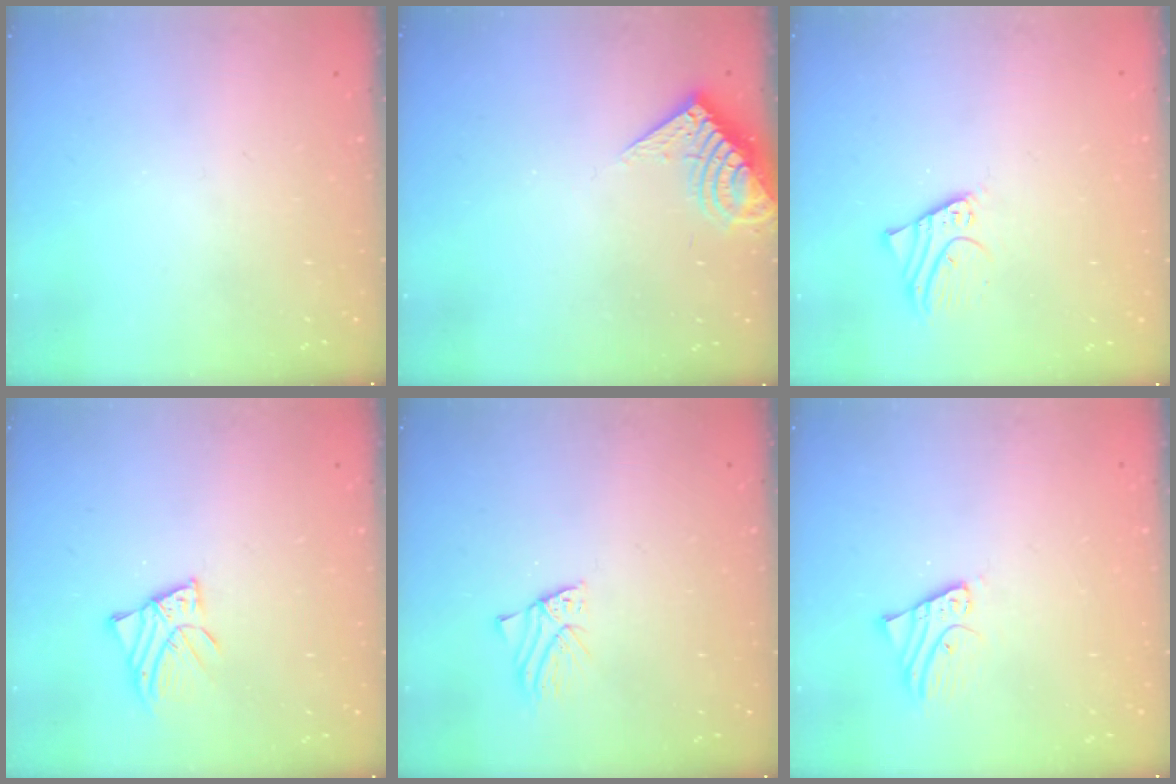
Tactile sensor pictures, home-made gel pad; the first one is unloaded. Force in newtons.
{"total": 9.4, "press": 9.3, "slide": 1.0}
{"total": 2.4, "press": 2.4, "slide": 0.0}
{"total": 3.2, "press": 3.2, "slide": 0.2}
{"total": 1.8, "press": 1.8, "slide": 0.1}
{"total": 2.6, "press": 2.6, "slide": 0.1}